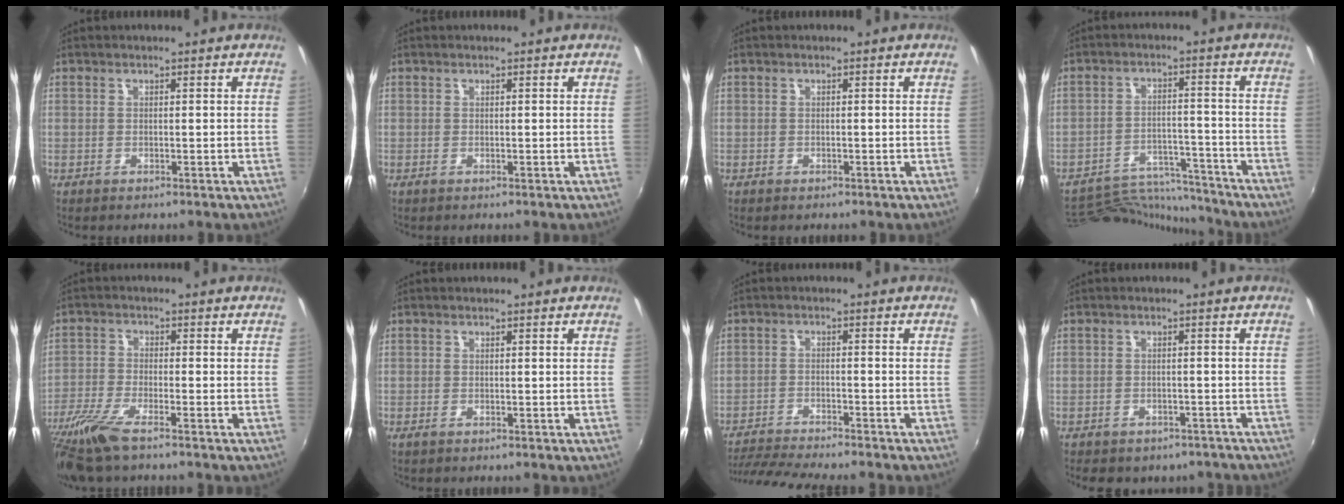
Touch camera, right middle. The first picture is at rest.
{"total": 0.0}
{"total": 0.9, "force": [-0.6, 0.6, 0.2], "torque": [-0.006, -0.003, -0.010]}
{"total": 13.3, "force": [-12.9, 2.2, 2.3], "torque": [-0.060, 0.012, -0.200]}
{"total": 10.6, "force": [-7.9, 1.6, 6.8], "torque": [-0.159, -0.040, -0.155]}
{"total": 0.5, "force": [-0.3, 0.3, 0.4], "torque": [-0.008, -0.002, -0.005]}
{"total": 10.5, "force": [-9.6, 1.0, 4.1], "torque": [-0.102, -0.020, -0.156]}
{"total": 8.4, "force": [-6.6, 4.3, 2.9], "torque": [-0.065, -0.010, -0.075]}